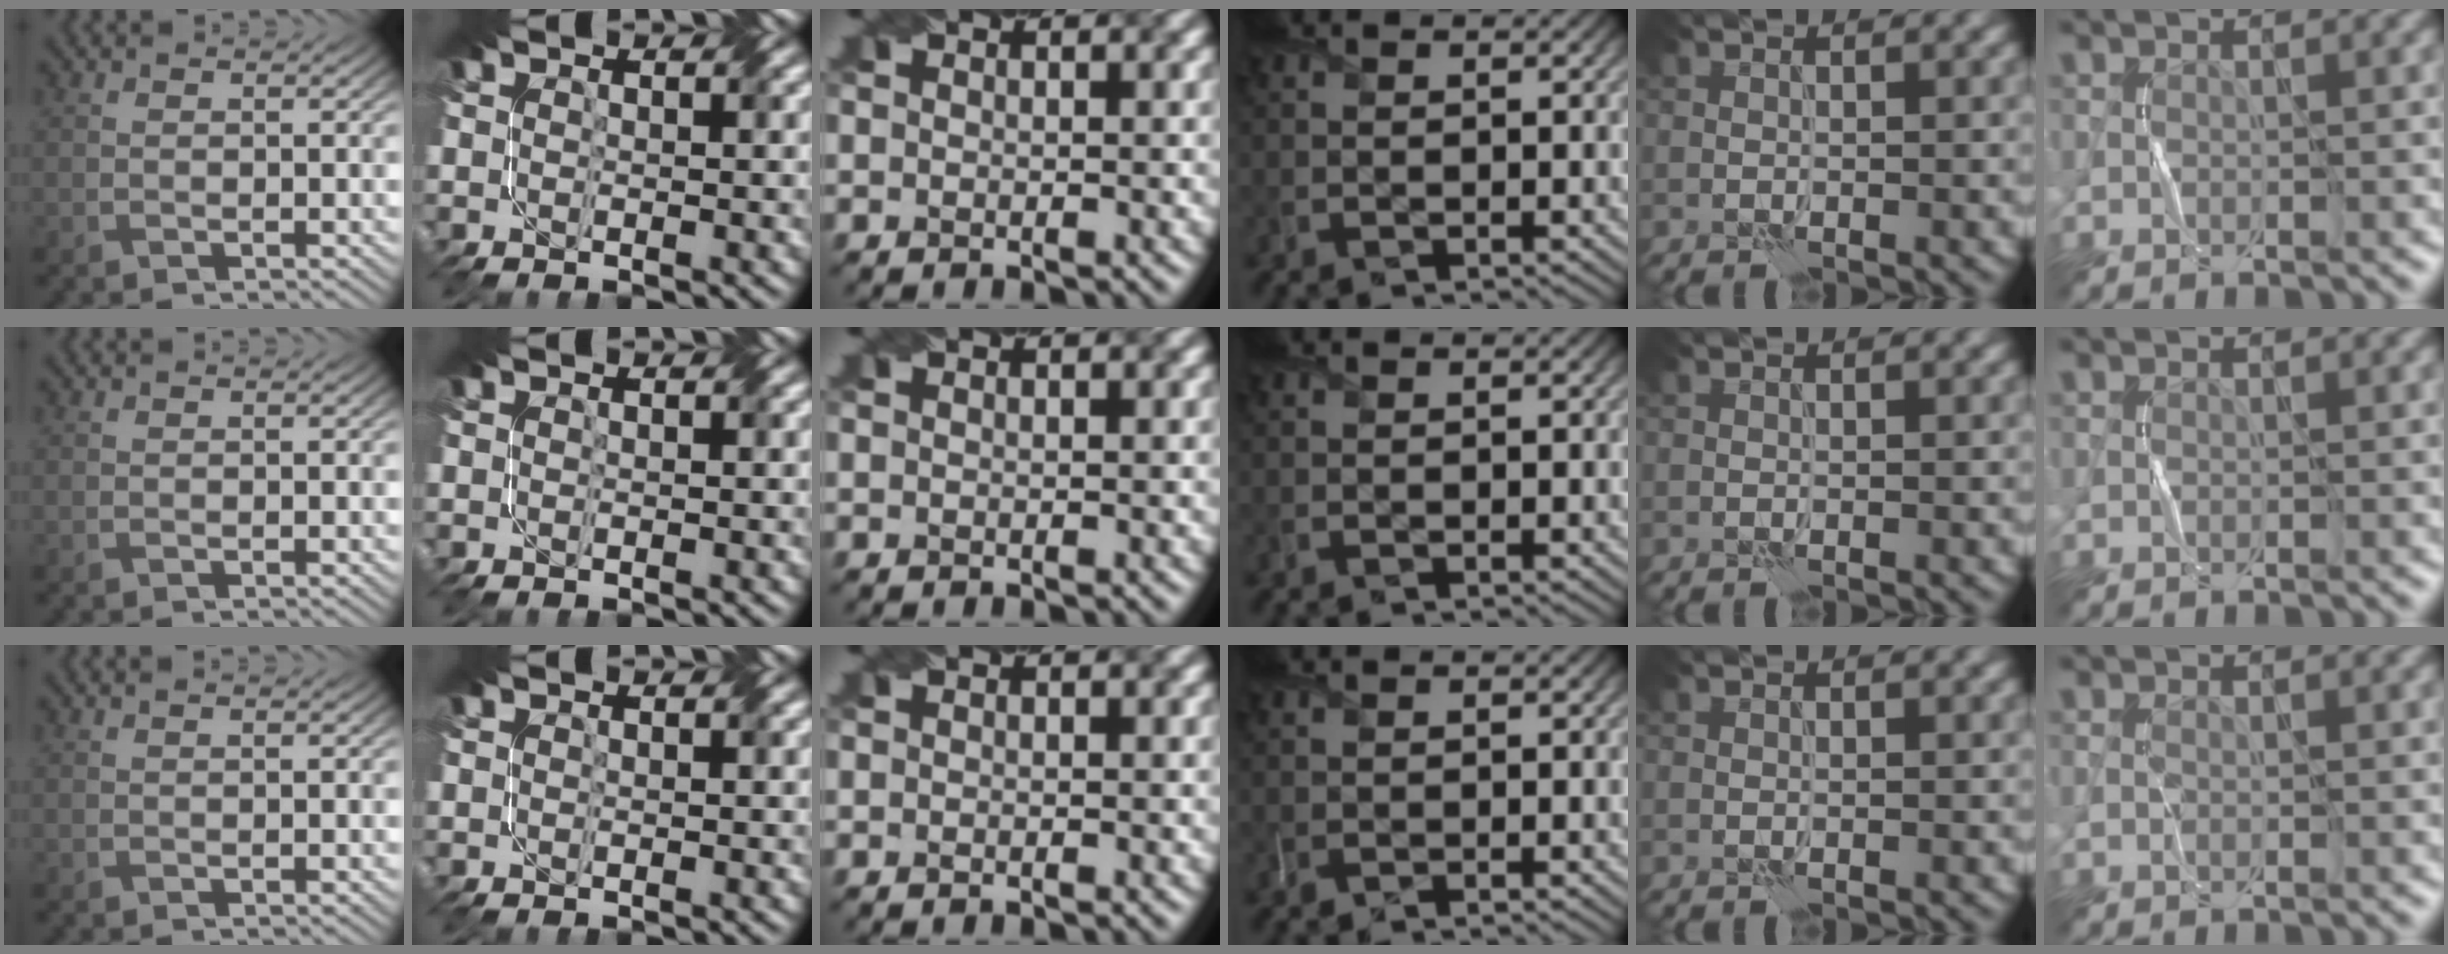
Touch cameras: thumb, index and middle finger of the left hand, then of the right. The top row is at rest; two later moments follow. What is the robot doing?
{"motion": "fold", "object": "netting"}